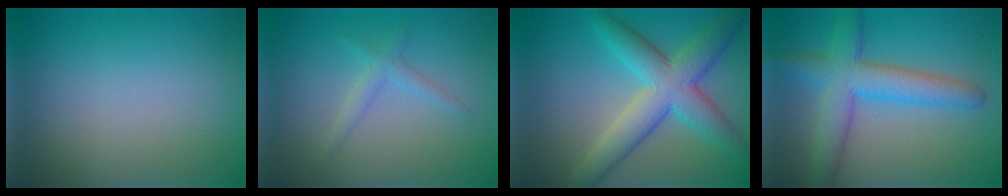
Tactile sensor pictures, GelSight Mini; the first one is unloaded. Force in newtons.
{"total": 1.6, "press": 1.6, "slide": 0.1}
{"total": 7.3, "press": 7.3, "slide": 0.3}
{"total": 6.3, "press": 6.3, "slide": 0.3}